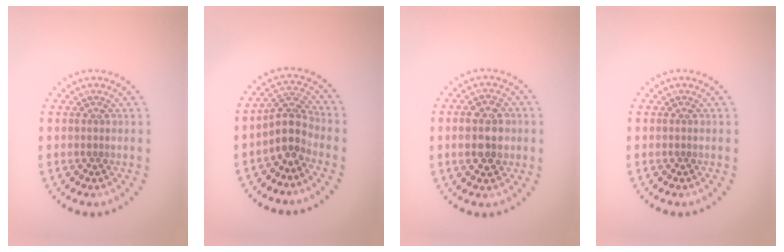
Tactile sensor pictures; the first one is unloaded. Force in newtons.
{"total": 3.2, "press": 2.5, "slide": 1.9}
{"total": 4.2, "press": 4.2, "slide": 0.4}
{"total": 0.0}